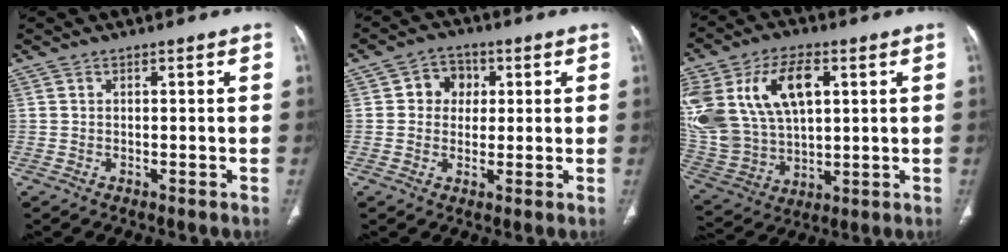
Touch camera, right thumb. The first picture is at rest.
{"total": 5.7, "force": [1.2, 5.0, 2.5], "torque": [-0.002, 0.006, 0.011]}
{"total": 24.1, "force": [7.6, 14.8, 17.4], "torque": [-0.374, 0.008, 0.156]}